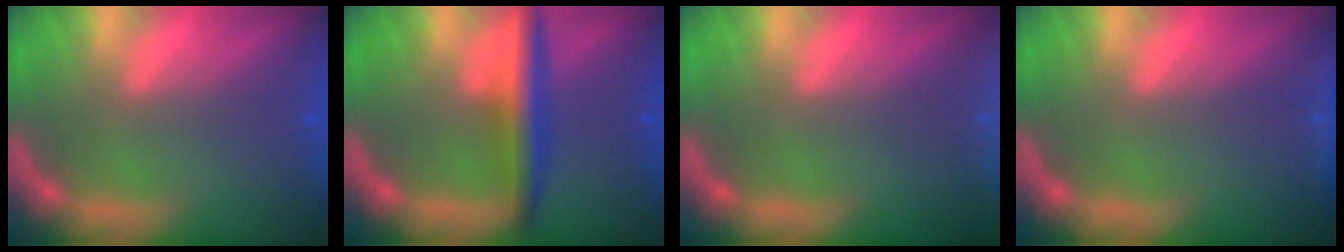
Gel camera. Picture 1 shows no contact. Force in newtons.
{"total": 4.5}
{"total": 10.0}
{"total": 1.4}